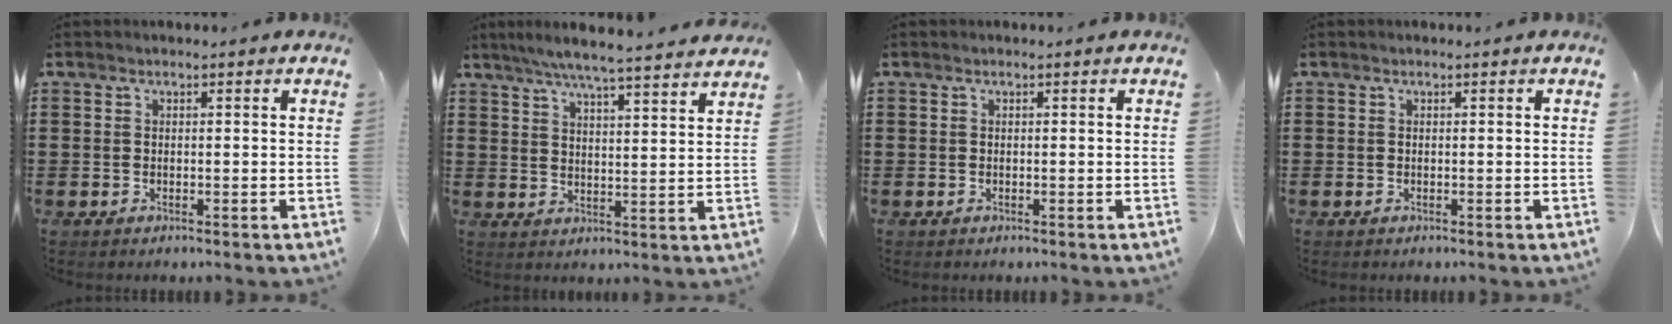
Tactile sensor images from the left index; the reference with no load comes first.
{"total": 5.8, "force": [5.2, -0.7, 2.3], "torque": [-0.063, -0.028, 0.091]}
{"total": 0.0}
{"total": 0.0}